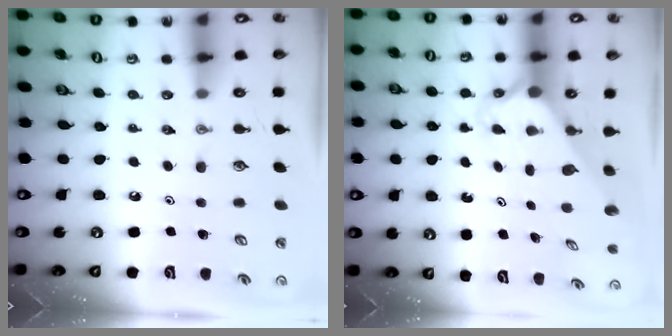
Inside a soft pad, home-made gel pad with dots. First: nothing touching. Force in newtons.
{"total": 2.6, "press": 2.6, "slide": 0.2}